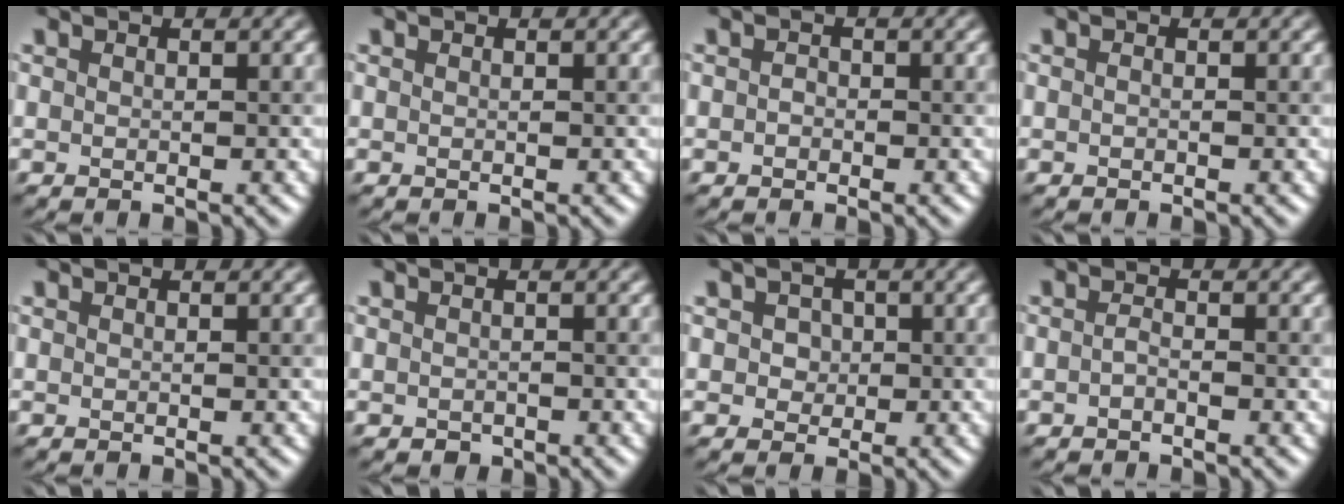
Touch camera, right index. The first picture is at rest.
{"total": 0.0}
{"total": 0.8, "force": [-0.2, 0.7, 0.4], "torque": [-0.006, -0.003, -0.006]}
{"total": 0.0}
{"total": 0.0}
{"total": 0.7, "force": [-0.4, 0.5, 0.2], "torque": [-0.003, -0.005, -0.006]}
{"total": 2.1, "force": [0.4, 1.8, 0.9], "torque": [-0.006, 0.011, 0.000]}
{"total": 0.8, "force": [-0.5, 0.3, 0.6], "torque": [-0.015, 0.001, -0.011]}